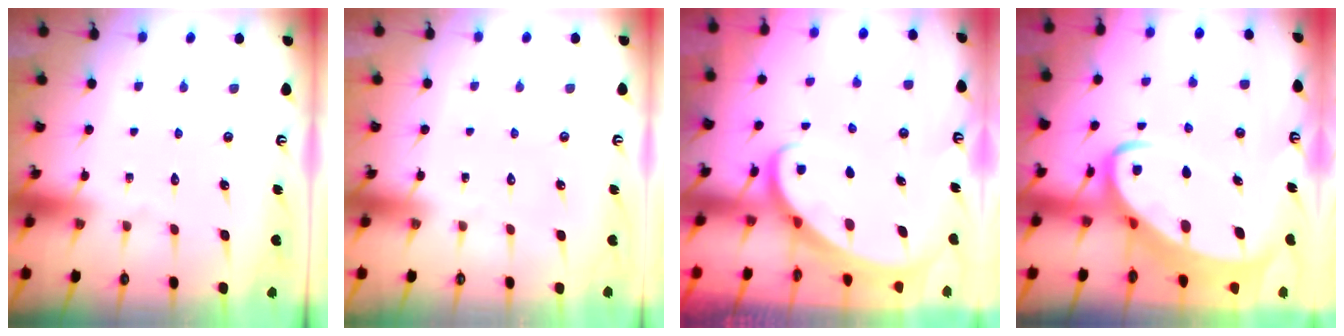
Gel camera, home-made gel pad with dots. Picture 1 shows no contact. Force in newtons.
{"total": 0.0}
{"total": 3.3, "press": 3.2, "slide": 0.4}
{"total": 7.0, "press": 6.9, "slide": 0.9}